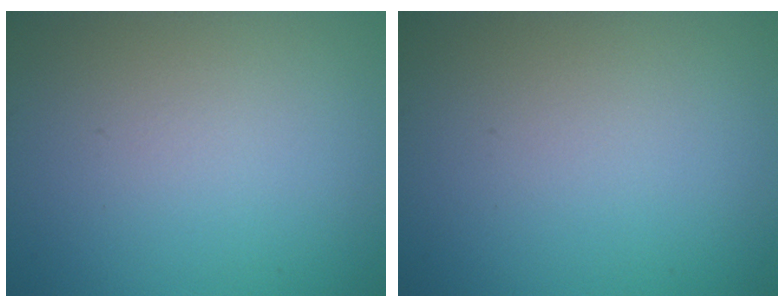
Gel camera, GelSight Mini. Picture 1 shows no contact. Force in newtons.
{"total": 0.0}